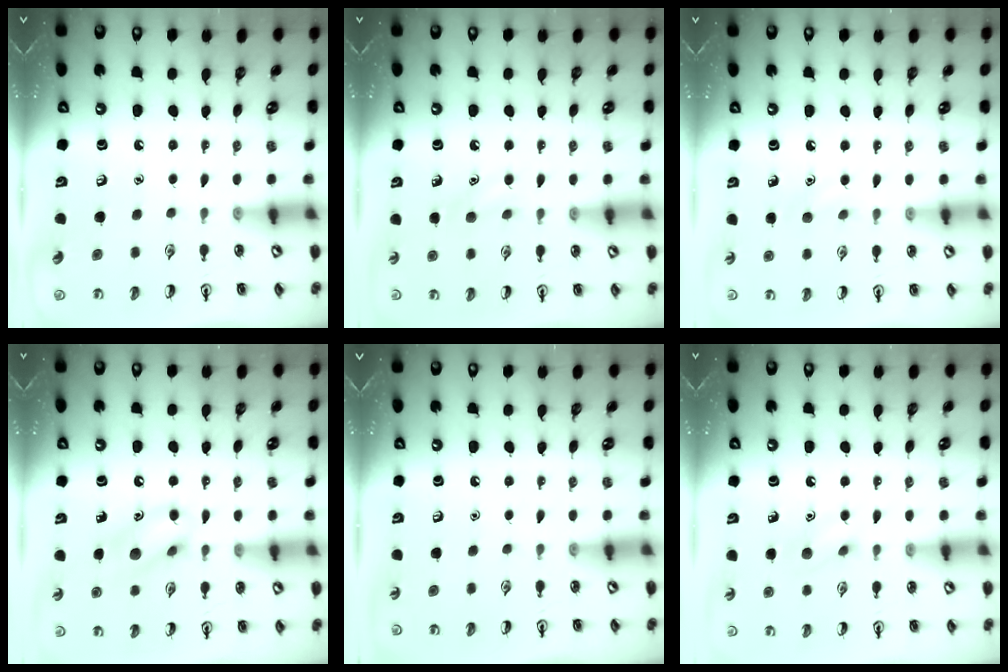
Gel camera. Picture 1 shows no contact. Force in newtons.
{"total": 6.9, "press": 6.6, "slide": 2.1}
{"total": 6.0, "press": 5.7, "slide": 1.8}
{"total": 10.6, "press": 10.5, "slide": 1.4}
{"total": 0.0}
{"total": 7.8, "press": 7.7, "slide": 1.2}